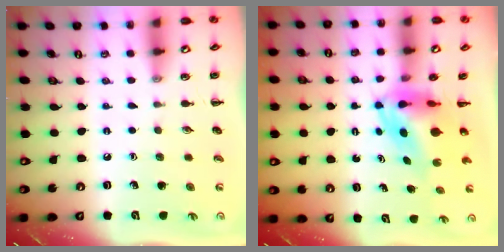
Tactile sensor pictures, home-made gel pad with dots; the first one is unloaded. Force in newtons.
{"total": 6.0, "press": 5.7, "slide": 1.9}